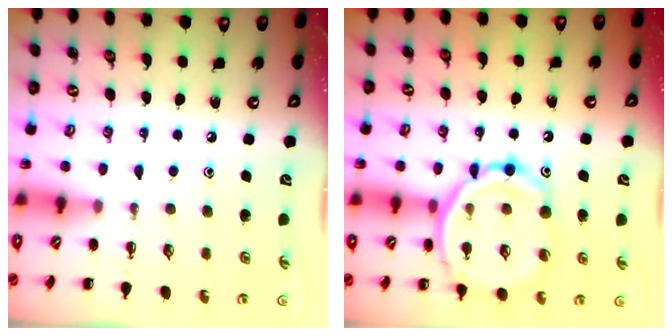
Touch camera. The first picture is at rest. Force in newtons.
{"total": 17.7, "press": 17.5, "slide": 2.1}